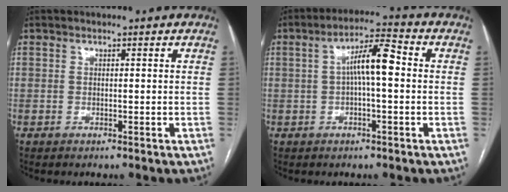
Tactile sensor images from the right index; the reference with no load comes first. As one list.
[{"total": 7.4, "force": [0.7, 1.4, 7.2], "torque": [-0.129, 0.026, 0.008]}]